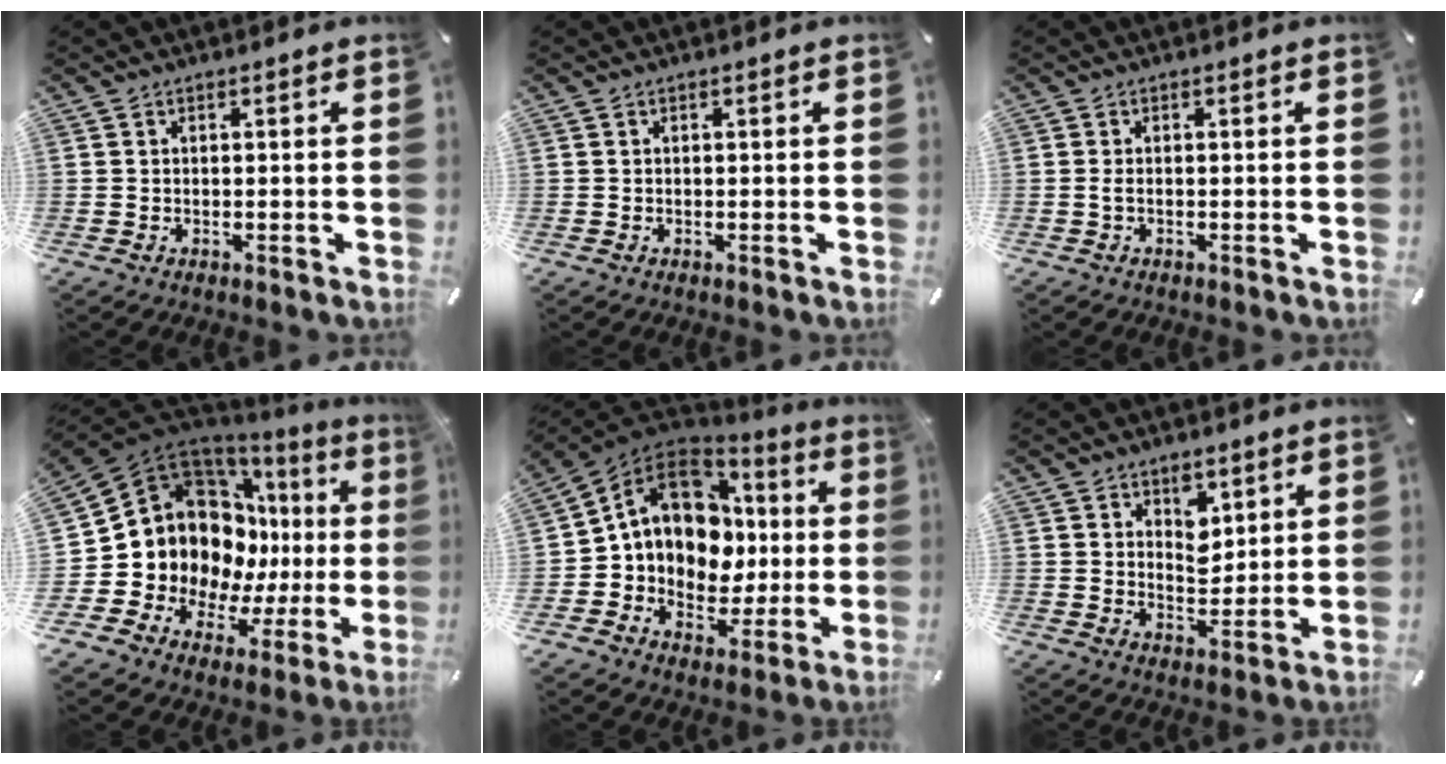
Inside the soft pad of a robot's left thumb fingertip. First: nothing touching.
{"total": 0.0}
{"total": 1.2, "force": [-0.3, 0.4, 1.1], "torque": [-0.021, -0.001, -0.005]}
{"total": 16.0, "force": [2.8, 13.3, 8.4], "torque": [-0.136, -0.060, 0.064]}
{"total": 13.5, "force": [1.9, 11.5, 6.7], "torque": [-0.116, -0.005, 0.048]}
{"total": 6.4, "force": [3.4, 4.9, 2.4], "torque": [-0.016, -0.017, 0.055]}